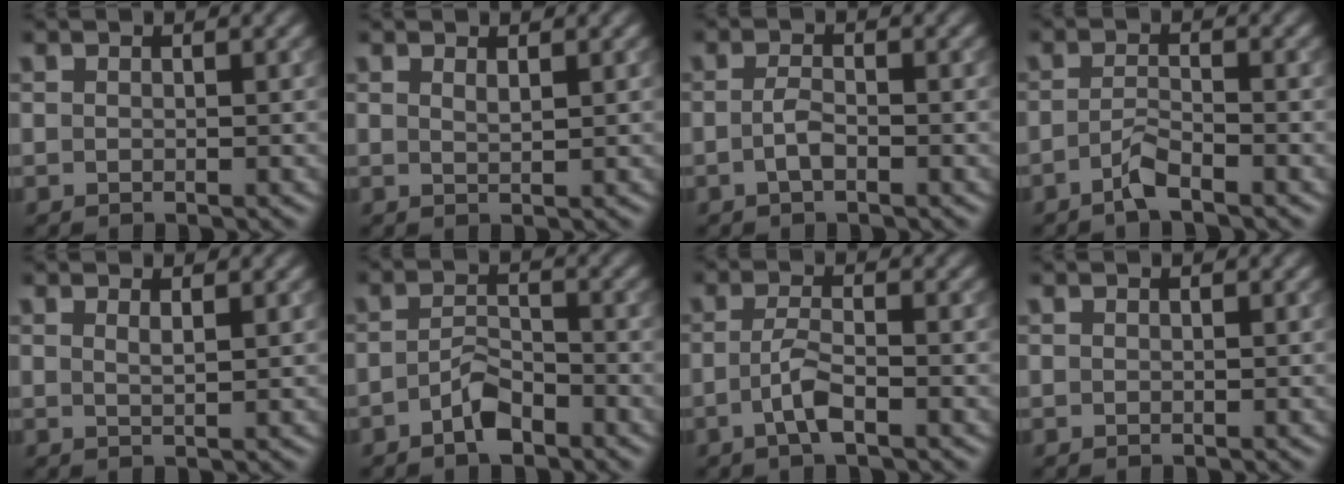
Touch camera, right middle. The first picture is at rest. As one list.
[{"total": 0.8, "force": [0.6, 0.1, 0.4], "torque": [-0.008, -0.001, 0.011]}, {"total": 1.5, "force": [-0.6, 0.5, 1.3], "torque": [-0.029, 0.001, -0.014]}, {"total": 2.0, "force": [-1.4, 0.4, 1.4], "torque": [-0.028, 0.006, -0.033]}, {"total": 1.0, "force": [0.6, 0.2, 0.8], "torque": [-0.009, 0.000, 0.009]}, {"total": 2.7, "force": [-1.8, 1.1, 1.7], "torque": [-0.032, 0.007, -0.037]}, {"total": 2.5, "force": [-1.1, 0.6, 2.2], "torque": [-0.046, 0.004, -0.027]}, {"total": 0.0}]